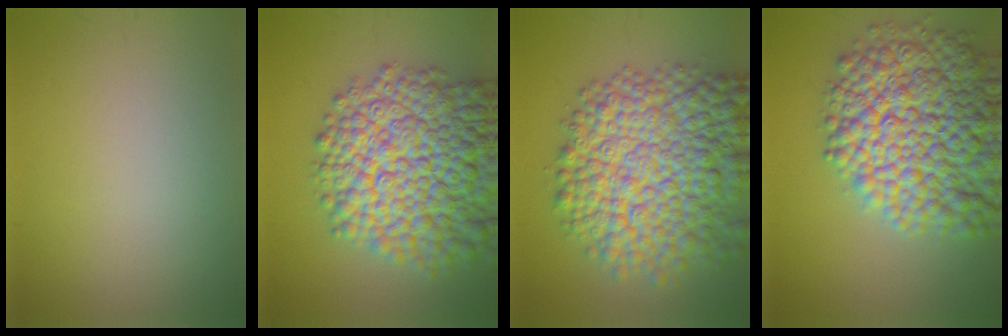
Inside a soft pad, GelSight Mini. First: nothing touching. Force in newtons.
{"total": 15.4, "press": 15.4, "slide": 0.6}
{"total": 13.3, "press": 13.3, "slide": 0.5}
{"total": 15.2, "press": 15.2, "slide": 0.6}